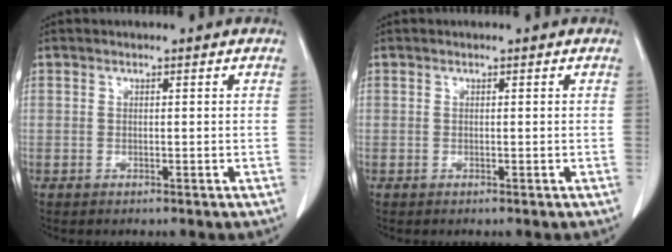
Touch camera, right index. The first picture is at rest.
{"total": 0.0}